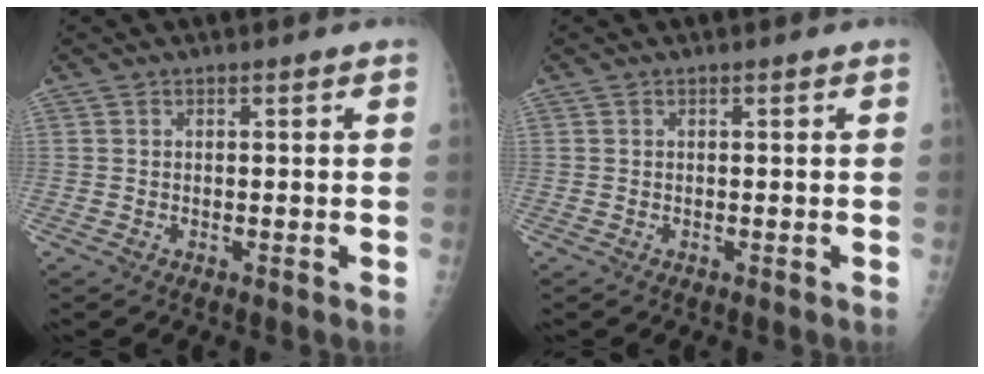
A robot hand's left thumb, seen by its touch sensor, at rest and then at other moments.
{"total": 0.0}